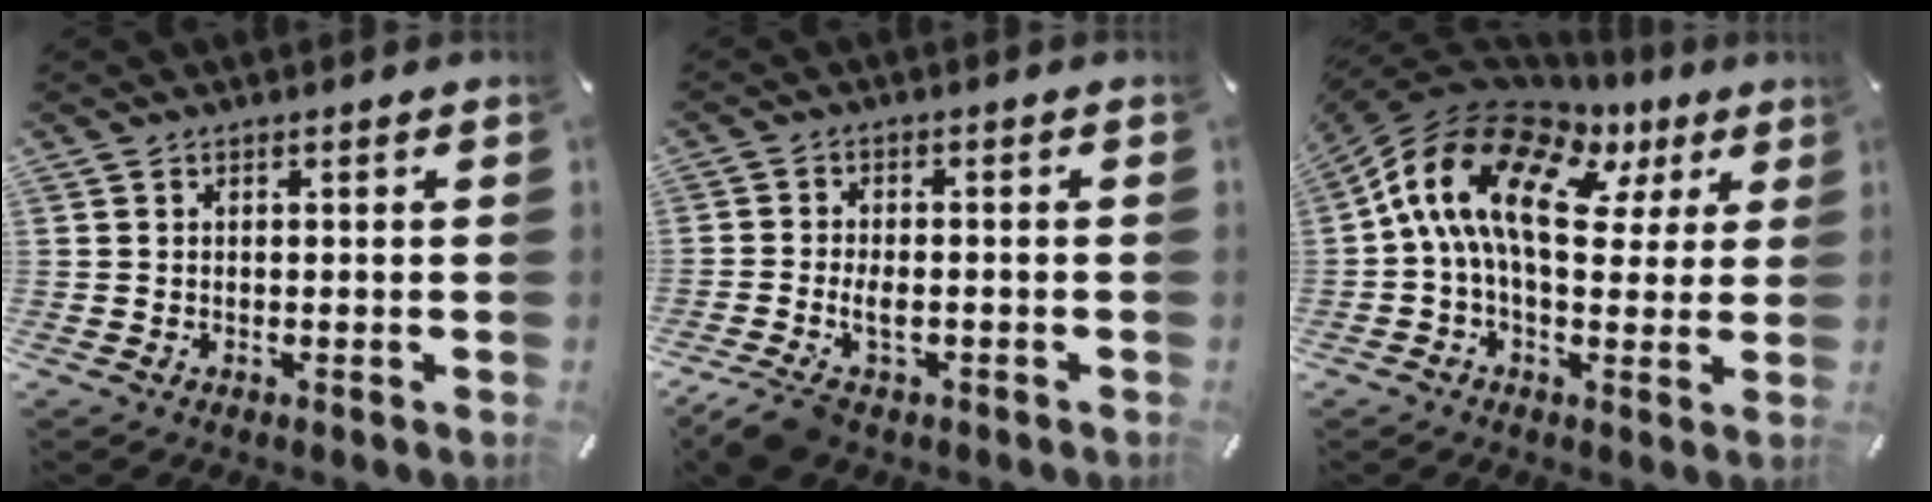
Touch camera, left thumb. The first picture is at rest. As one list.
[{"total": 6.1, "force": [-2.6, 3.5, 4.3], "torque": [-0.088, 0.007, -0.045]}, {"total": 16.9, "force": [3.8, 10.0, 13.1], "torque": [-0.284, -0.013, 0.060]}]